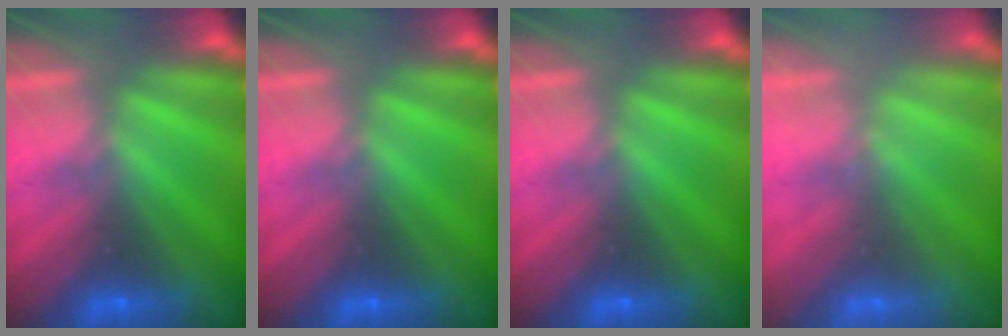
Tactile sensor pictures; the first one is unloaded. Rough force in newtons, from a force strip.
{"total": 0.0}
{"total": 0.0}
{"total": 2.2}